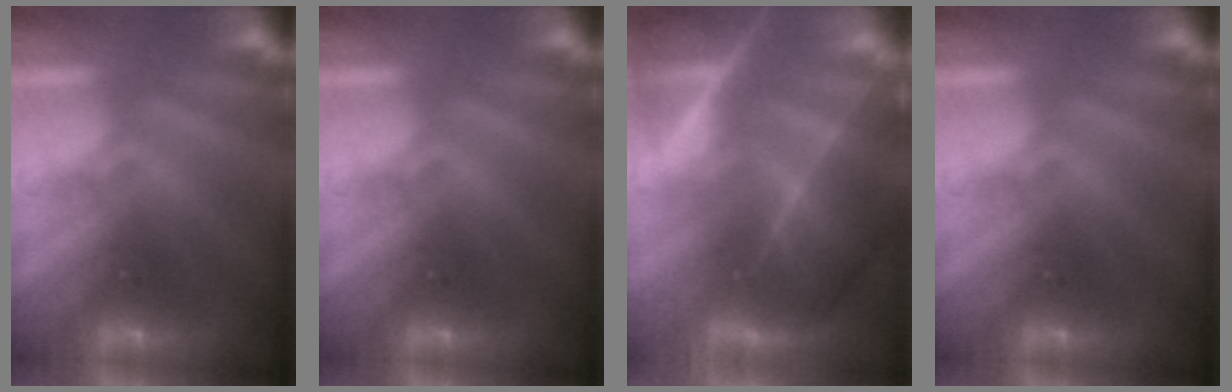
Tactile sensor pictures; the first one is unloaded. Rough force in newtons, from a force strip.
{"total": 0.0}
{"total": 6.9}
{"total": 0.0}